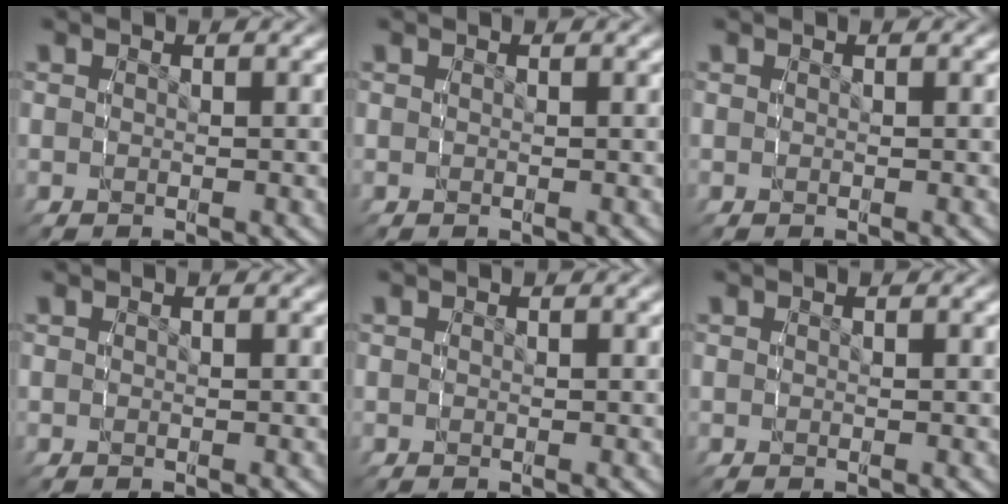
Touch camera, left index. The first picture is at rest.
{"total": 0.0}
{"total": 0.0}
{"total": 0.0}
{"total": 0.0}
{"total": 0.0}